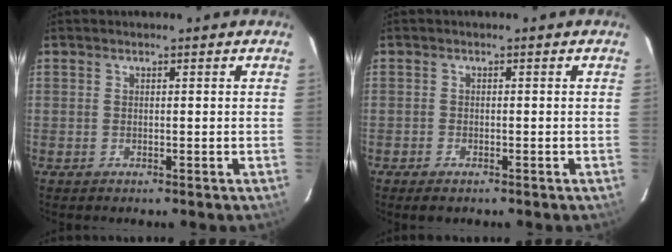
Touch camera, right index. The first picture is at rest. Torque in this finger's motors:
{"motor_torque": [0.21, -0.12, -0.01, -0.01]}